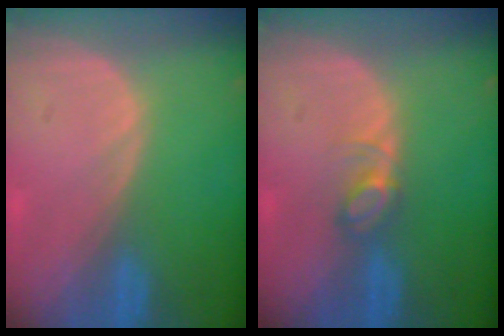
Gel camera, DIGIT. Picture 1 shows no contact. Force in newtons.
{"total": 2.8, "press": 2.8, "slide": 0.4}